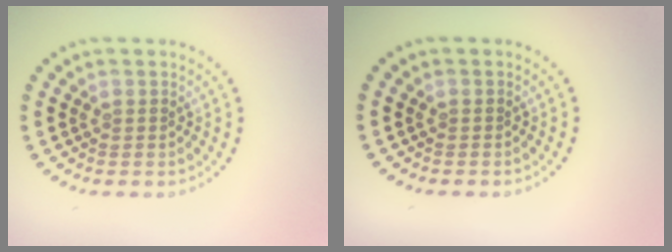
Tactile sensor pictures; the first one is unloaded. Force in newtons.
{"total": 0.0}